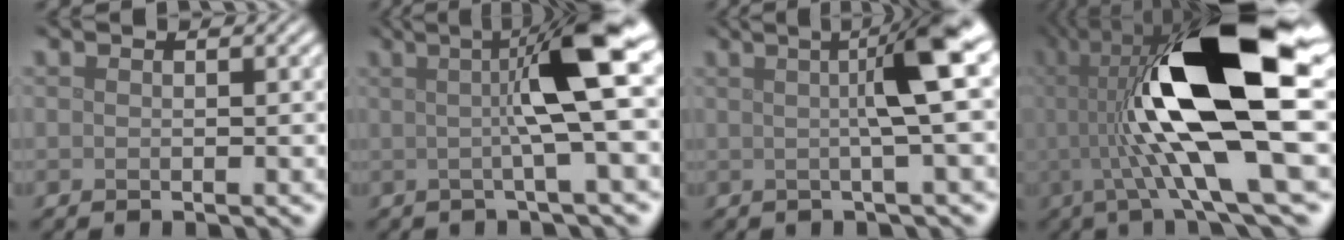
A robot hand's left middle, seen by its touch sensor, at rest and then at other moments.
{"total": 8.6, "force": [1.5, 1.2, 8.4], "torque": [-0.117, 0.014, 0.018]}
{"total": 6.7, "force": [1.3, 0.9, 6.5], "torque": [-0.091, 0.017, 0.016]}
{"total": 15.5, "force": [1.6, 4.0, 14.9], "torque": [-0.242, 0.010, 0.024]}